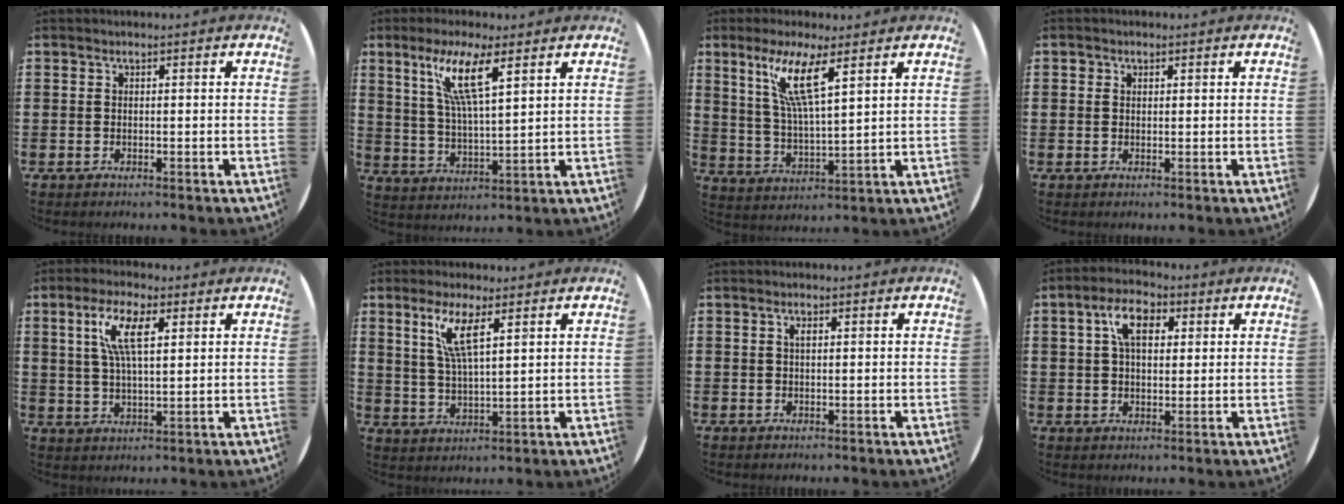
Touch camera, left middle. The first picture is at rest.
{"total": 8.1, "force": [5.2, 1.1, 6.1], "torque": [-0.137, -0.007, 0.089]}
{"total": 7.9, "force": [5.2, 0.9, 5.9], "torque": [-0.132, -0.011, 0.089]}
{"total": 0.8, "force": [0.4, 0.6, 0.2], "torque": [0.003, 0.001, 0.006]}
{"total": 7.5, "force": [3.5, 2.4, 6.2], "torque": [-0.127, 0.009, 0.058]}
{"total": 6.1, "force": [3.5, 1.2, 4.8], "torque": [-0.106, 0.003, 0.060]}
{"total": 1.0, "force": [0.3, 0.4, 0.8], "torque": [-0.017, 0.003, 0.006]}
{"total": 6.1, "force": [2.7, 3.3, 4.4], "torque": [-0.081, 0.011, 0.042]}